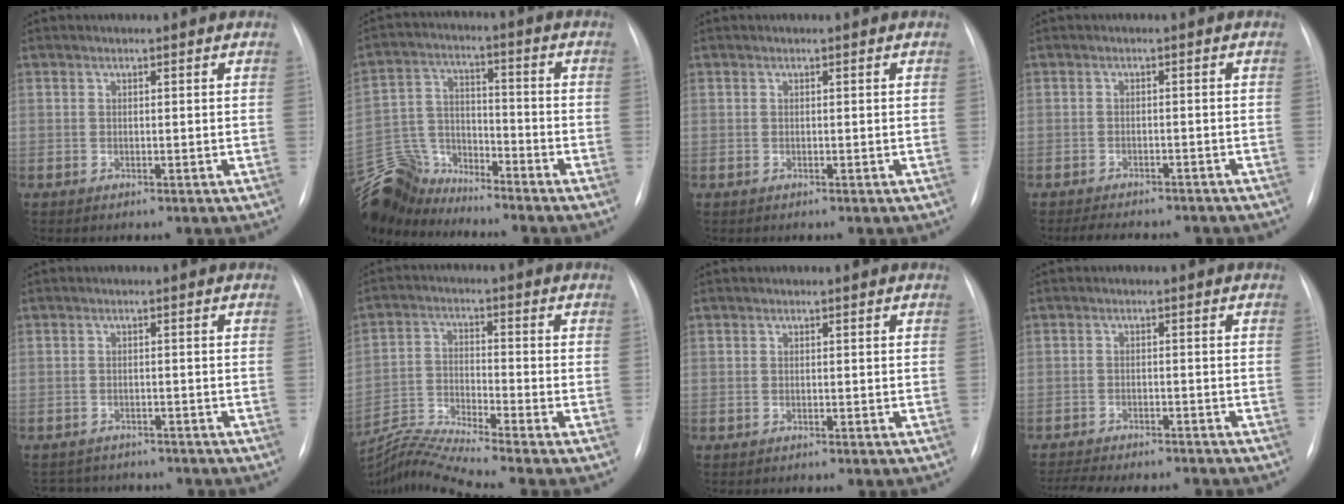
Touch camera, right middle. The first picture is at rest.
{"total": 10.4, "force": [-10.1, 2.4, 0.7], "torque": [-0.028, 0.017, -0.199]}
{"total": 0.0}
{"total": 10.9, "force": [-9.5, 3.2, 4.3], "torque": [-0.066, 0.001, -0.112]}
{"total": 6.3, "force": [-5.9, 2.2, 0.8], "torque": [-0.011, 0.004, -0.075]}
{"total": 8.5, "force": [-7.7, -2.7, 2.3], "torque": [-0.060, -0.010, -0.146]}
{"total": 0.0}
{"total": 12.0, "force": [-11.0, 2.2, 4.4], "torque": [-0.073, -0.001, -0.147]}